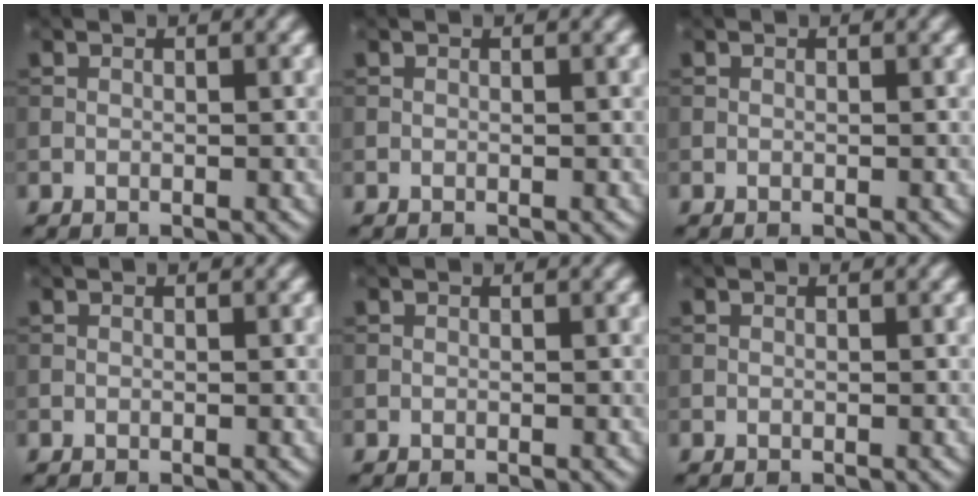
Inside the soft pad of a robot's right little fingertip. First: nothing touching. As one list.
[{"total": 0.0}, {"total": 0.0}, {"total": 0.0}, {"total": 0.0}, {"total": 0.0}]